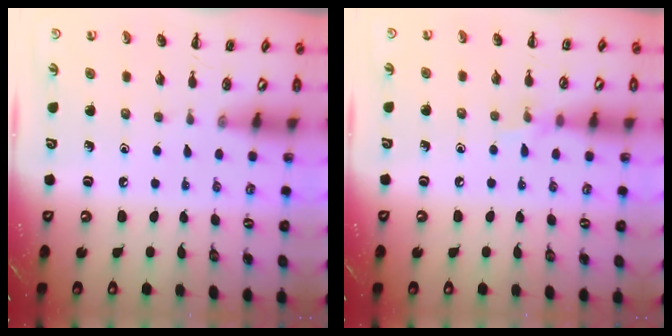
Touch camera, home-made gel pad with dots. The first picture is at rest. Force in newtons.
{"total": 5.7, "press": 5.4, "slide": 1.5}